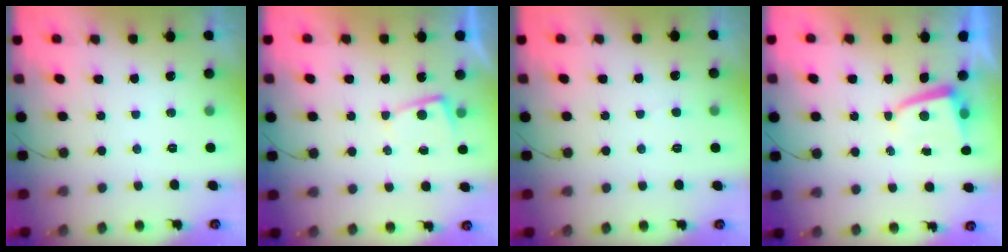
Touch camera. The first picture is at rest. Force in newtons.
{"total": 2.7, "press": 2.7, "slide": 0.3}
{"total": 3.2, "press": 3.2, "slide": 0.3}
{"total": 2.6, "press": 2.6, "slide": 0.4}